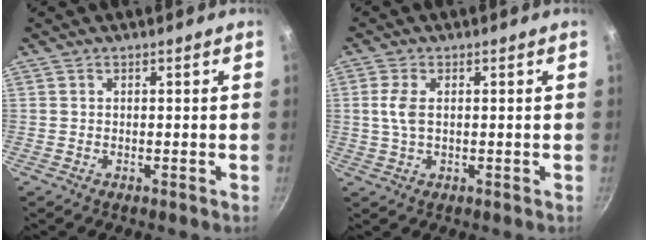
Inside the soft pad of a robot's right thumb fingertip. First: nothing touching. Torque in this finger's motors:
{"motor_torque": [-0.30, 0.34, -0.12, 0.22, 0.06]}